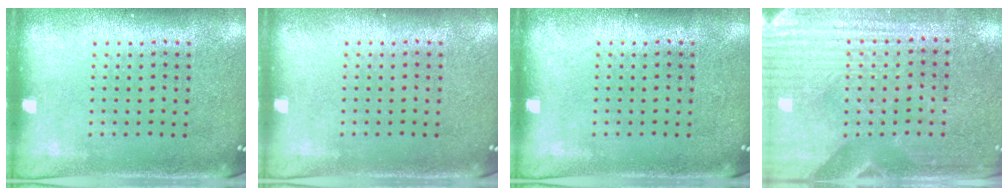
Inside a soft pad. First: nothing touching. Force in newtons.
{"total": 0.0}
{"total": 0.0}
{"total": 3.4, "press": 3.2, "slide": 1.2}